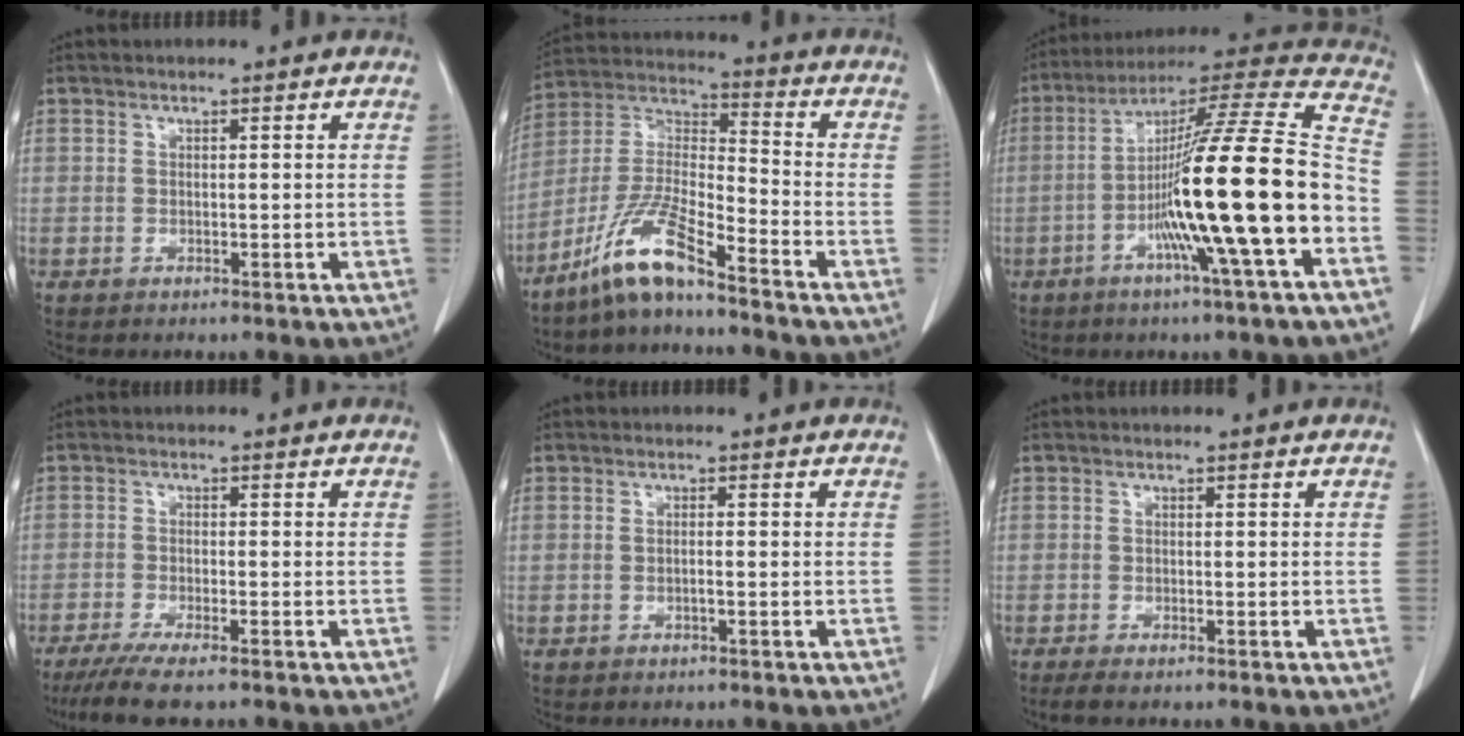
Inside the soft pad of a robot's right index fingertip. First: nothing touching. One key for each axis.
{"total": 11.0, "fx": -8.2, "fy": 0.9, "fz": 7.2, "tx": -0.161, "ty": -0.007, "tz": -0.165}
{"total": 22.6, "fx": -6.3, "fy": -0.6, "fz": 21.7, "tx": -0.333, "ty": -0.003, "tz": -0.119}
{"total": 6.8, "fx": -5.3, "fy": 0.3, "fz": 4.3, "tx": -0.068, "ty": -0.016, "tz": -0.087}
{"total": 0.7, "fx": -0.2, "fy": 0.0, "fz": 0.6, "tx": -0.011, "ty": 0.001, "tz": -0.003}
{"total": 2.0, "fx": -1.6, "fy": 0.1, "fz": 1.2, "tx": -0.020, "ty": -0.004, "tz": -0.025}